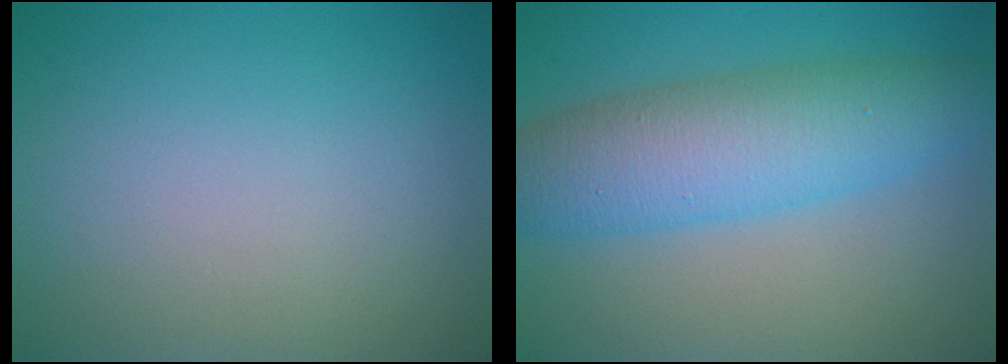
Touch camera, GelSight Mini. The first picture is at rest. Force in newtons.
{"total": 7.5, "press": 7.5, "slide": 0.1}